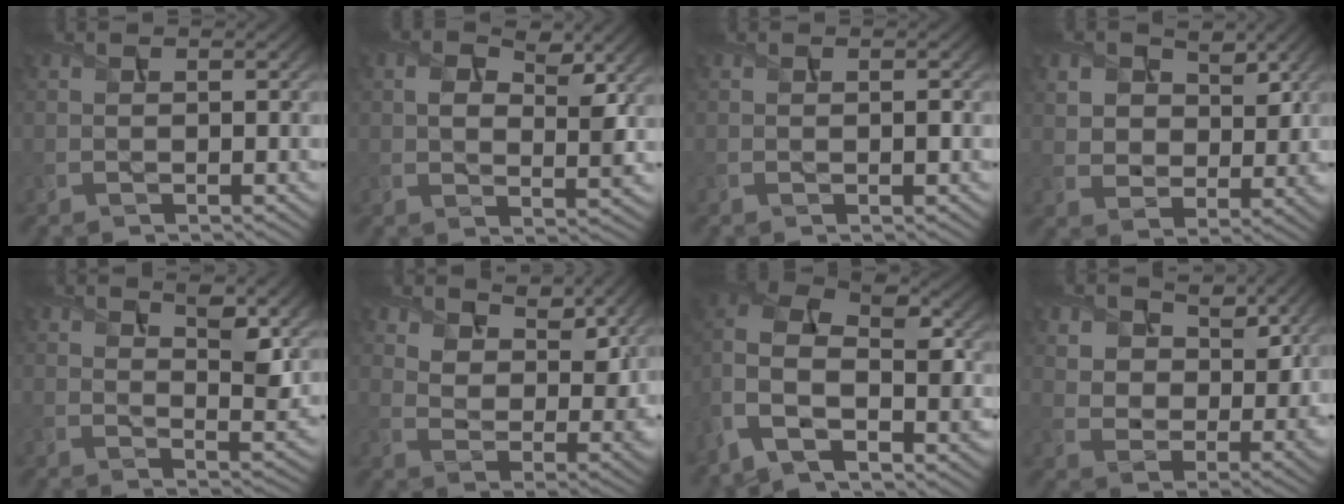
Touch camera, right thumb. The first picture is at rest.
{"total": 5.4, "force": [2.0, 3.0, 4.0], "torque": [-0.071, -0.007, 0.031]}
{"total": 0.6, "force": [0.0, 0.3, 0.5], "torque": [-0.008, -0.003, 0.000]}
{"total": 6.5, "force": [3.3, 4.8, 3.0], "torque": [-0.086, -0.011, 0.055]}
{"total": 6.4, "force": [4.0, 2.2, 4.5], "torque": [-0.082, -0.007, 0.067]}
{"total": 8.3, "force": [6.3, 3.7, 4.0], "torque": [-0.083, -0.008, 0.105]}
{"total": 13.1, "force": [-5.4, 8.0, 8.9], "torque": [-0.215, -0.035, -0.074]}
{"total": 8.1, "force": [5.1, 5.0, 3.7], "torque": [-0.095, -0.016, 0.094]}